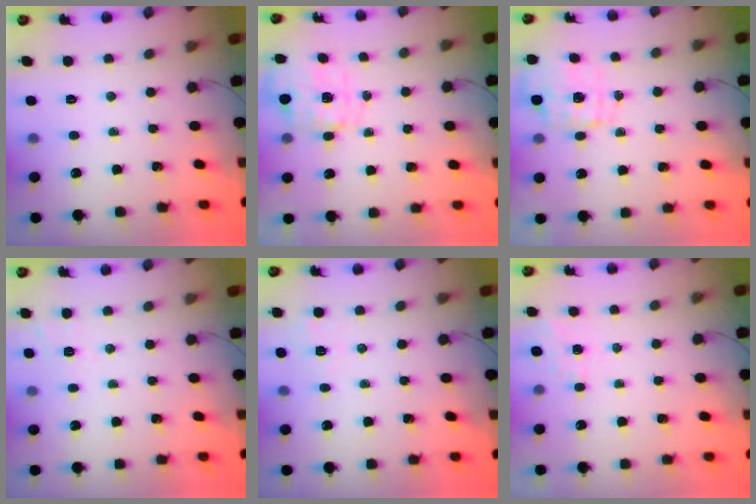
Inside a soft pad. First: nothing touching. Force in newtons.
{"total": 2.9, "press": 2.7, "slide": 0.9}
{"total": 1.7, "press": 1.6, "slide": 0.5}
{"total": 2.3, "press": 1.5, "slide": 1.8}
{"total": 2.4, "press": 1.8, "slide": 1.6}
{"total": 5.7, "press": 5.5, "slide": 1.5}